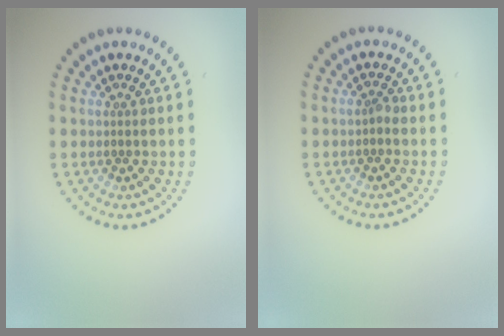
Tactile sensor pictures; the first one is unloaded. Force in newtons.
{"total": 0.6, "press": 0.6, "slide": 0.3}